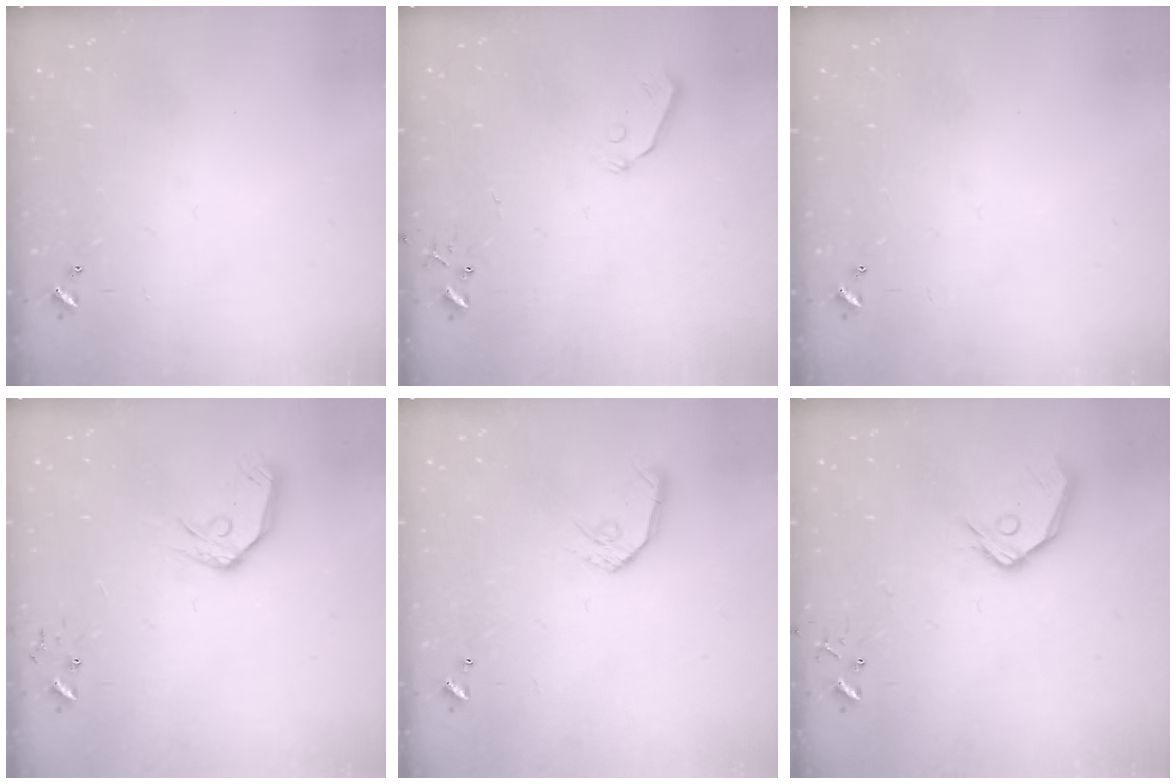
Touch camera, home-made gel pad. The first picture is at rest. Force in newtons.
{"total": 5.5, "press": 5.4, "slide": 0.6}
{"total": 0.0}
{"total": 11.3, "press": 11.2, "slide": 1.4}
{"total": 8.8, "press": 8.8, "slide": 0.6}
{"total": 12.7, "press": 12.5, "slide": 2.0}